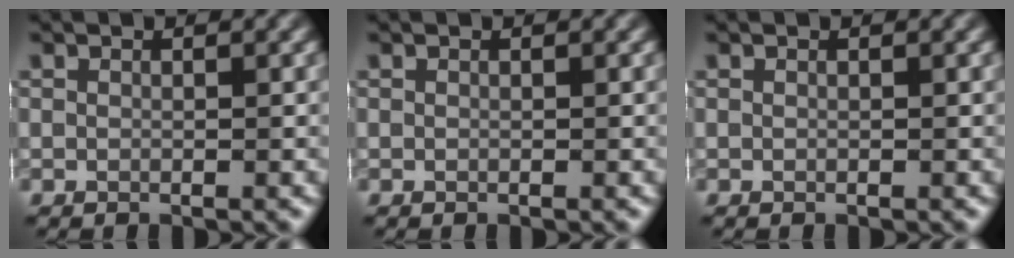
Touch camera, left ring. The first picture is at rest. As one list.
[{"total": 0.0}, {"total": 0.0}]